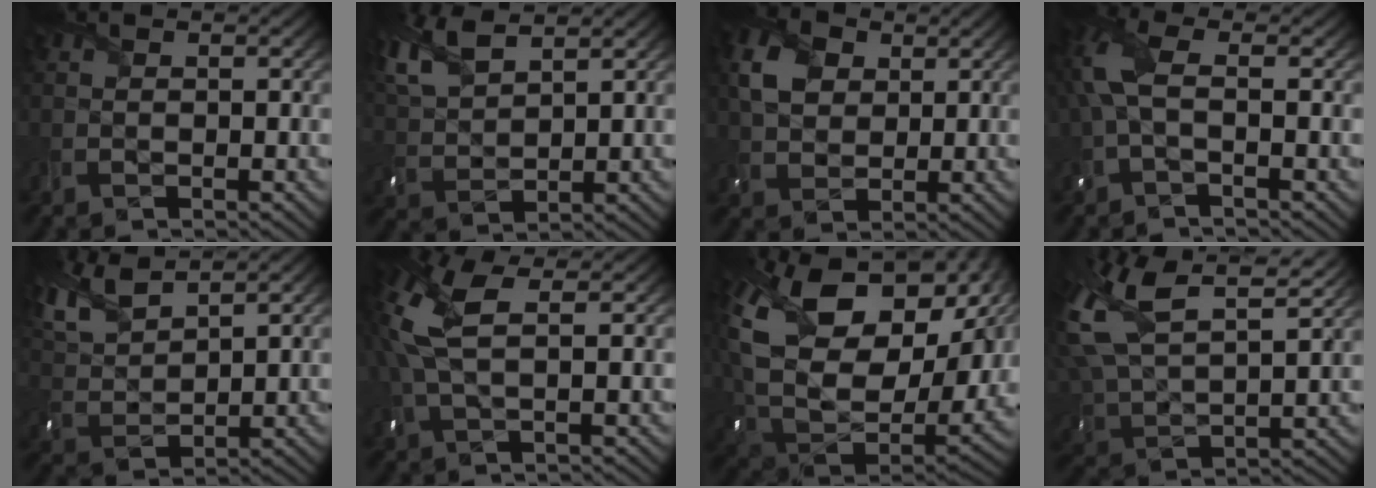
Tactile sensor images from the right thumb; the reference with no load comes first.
{"total": 7.6, "force": [5.4, 2.7, 4.6], "torque": [-0.127, 0.014, 0.113]}
{"total": 6.0, "force": [2.1, 4.4, 3.4], "torque": [-0.088, 0.005, 0.038]}
{"total": 5.1, "force": [0.2, 1.9, 4.7], "torque": [-0.126, 0.006, -0.008]}
{"total": 8.0, "force": [6.3, 2.3, 4.4], "torque": [-0.119, 0.019, 0.130]}
{"total": 8.9, "force": [3.4, 3.5, 7.4], "torque": [-0.216, 0.016, 0.068]}
{"total": 21.1, "force": [7.7, 14.3, 13.5], "torque": [-0.287, 0.009, 0.178]}
{"total": 16.4, "force": [9.6, 7.9, 10.7], "torque": [-0.281, 0.036, 0.172]}